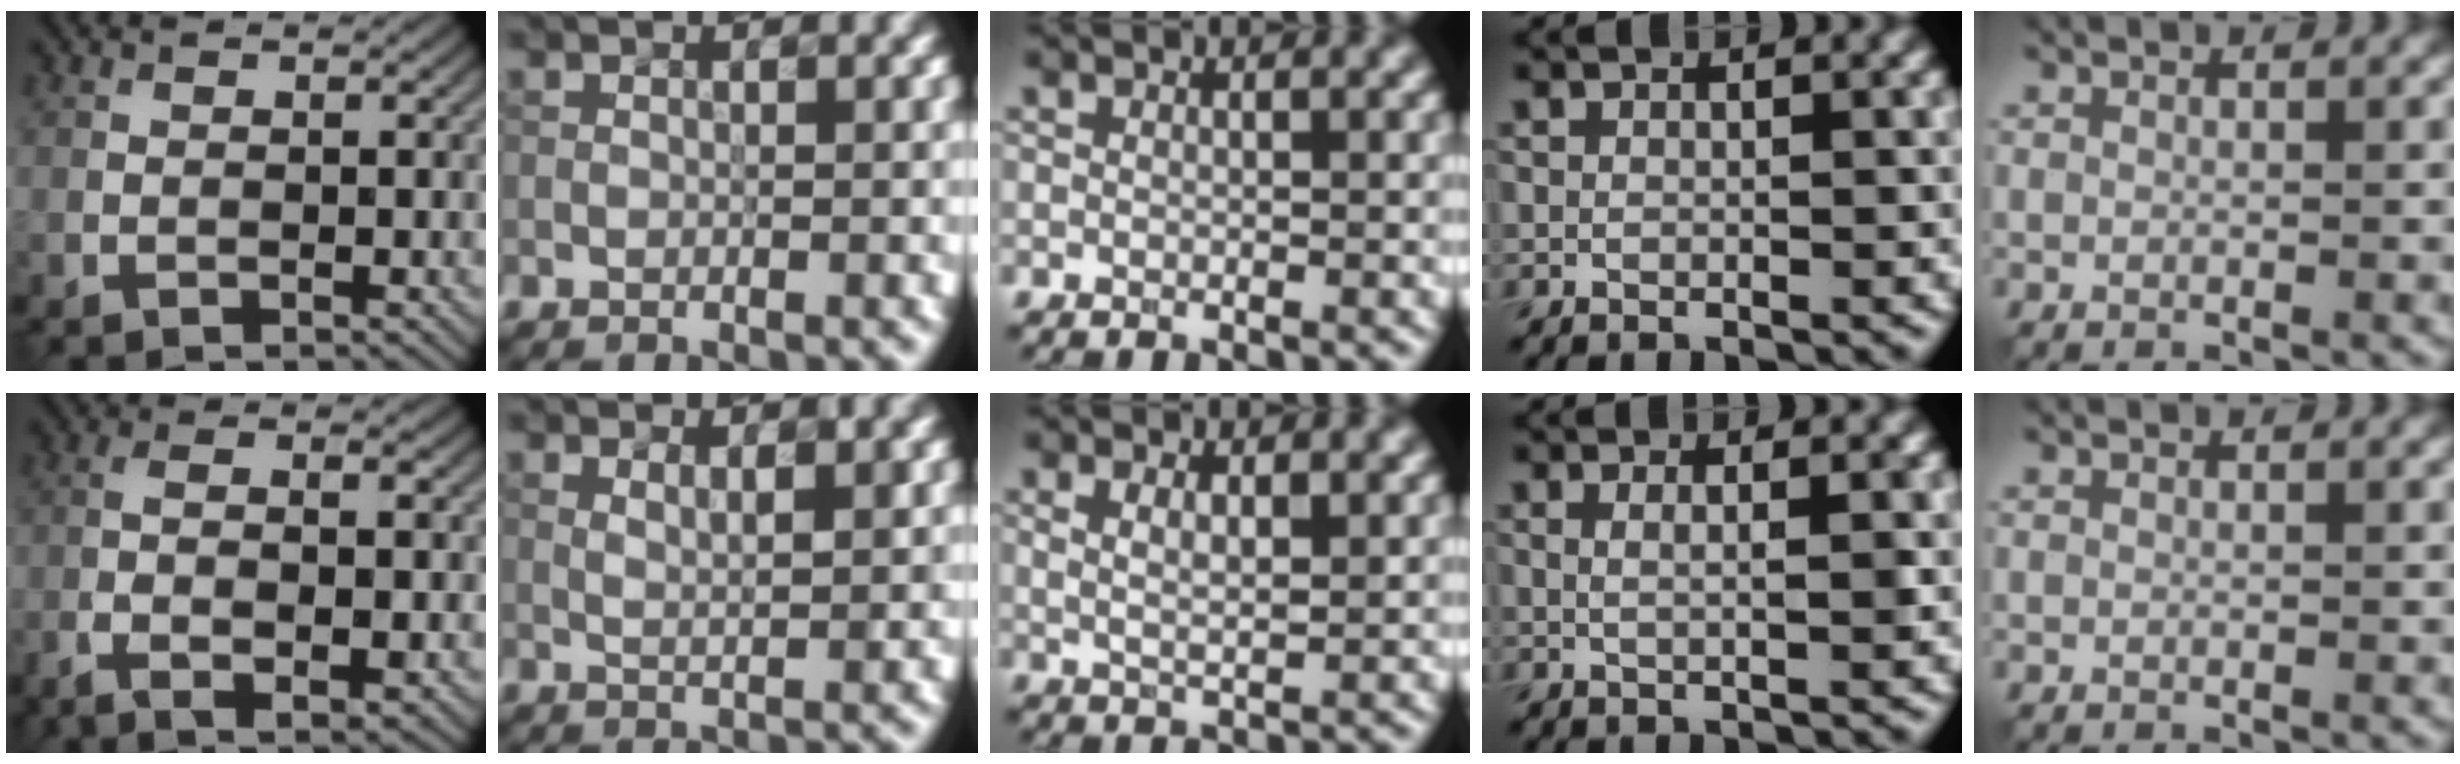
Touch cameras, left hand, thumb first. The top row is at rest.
{"thumb": {"total": 6.3, "force": [-2.6, 1.8, 5.5], "torque": [-0.109, -0.006, -0.043]}, "index": {"total": 1.7, "force": [1.1, 0.3, 1.2], "torque": [-0.019, 0.004, 0.024]}, "middle": {"total": 2.0, "force": [1.0, 0.7, 1.6], "torque": [-0.030, -0.005, 0.019]}, "ring": {"total": 2.3, "force": [0.6, 0.8, 2.0], "torque": [-0.014, 0.002, -0.006]}}